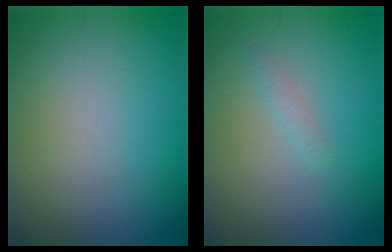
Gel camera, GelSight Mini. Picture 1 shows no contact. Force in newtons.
{"total": 0.9, "press": 0.9, "slide": 0.0}